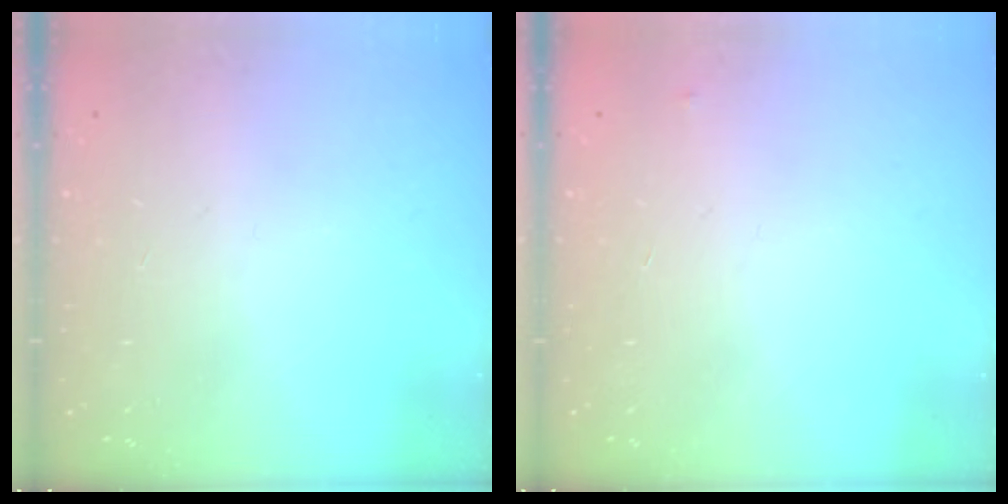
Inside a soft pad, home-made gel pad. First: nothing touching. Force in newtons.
{"total": 2.5, "press": 2.5, "slide": 0.4}